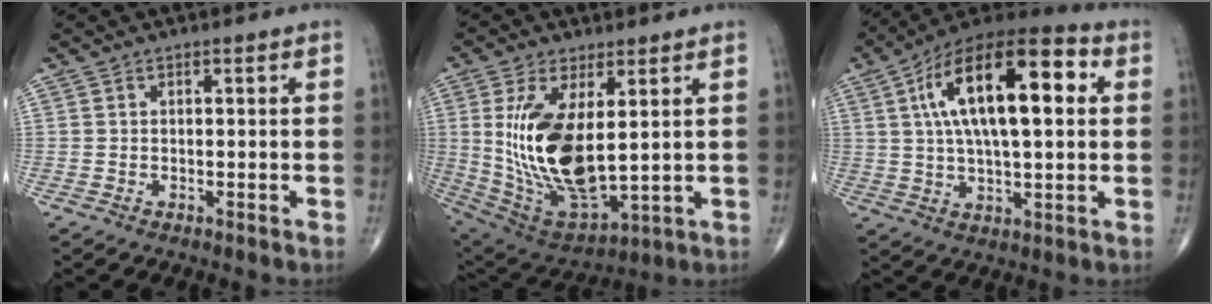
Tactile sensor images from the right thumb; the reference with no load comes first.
{"total": 18.5, "force": [2.6, 8.3, 16.3], "torque": [-0.318, -0.025, 0.071]}
{"total": 22.2, "force": [5.2, 9.1, 19.6], "torque": [-0.322, 0.018, 0.076]}